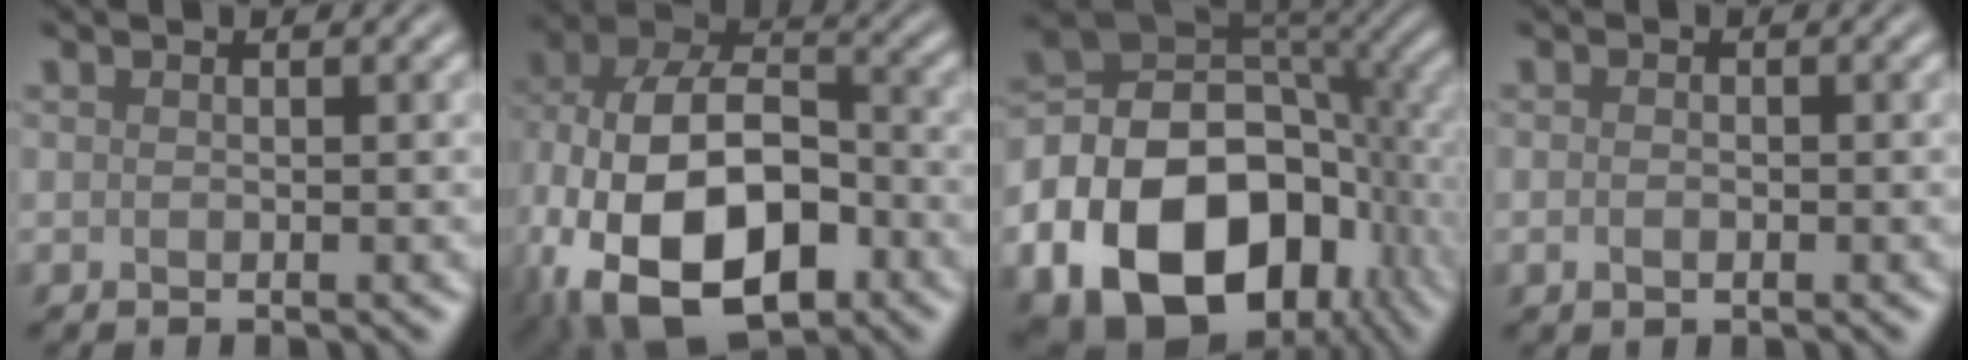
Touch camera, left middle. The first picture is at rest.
{"total": 16.8, "force": [-6.1, 10.4, 11.7], "torque": [-0.226, -0.016, -0.103]}
{"total": 18.5, "force": [-7.0, 12.7, 11.5], "torque": [-0.210, -0.022, -0.118]}
{"total": 1.1, "force": [-0.3, 0.7, 0.8], "torque": [-0.016, -0.001, -0.006]}